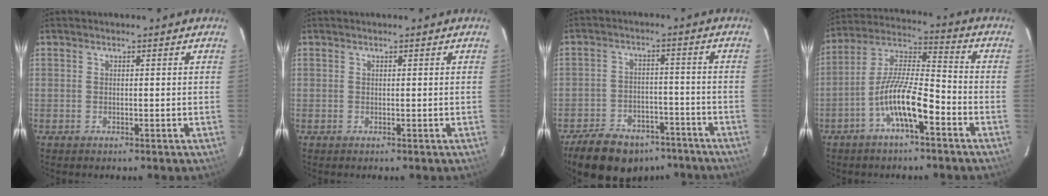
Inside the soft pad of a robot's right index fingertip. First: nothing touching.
{"total": 0.0}
{"total": 16.3, "force": [-12.2, 8.7, 6.6], "torque": [-0.153, 0.019, -0.167]}
{"total": 11.6, "force": [-5.8, 2.5, 9.7], "torque": [-0.194, 0.008, -0.109]}